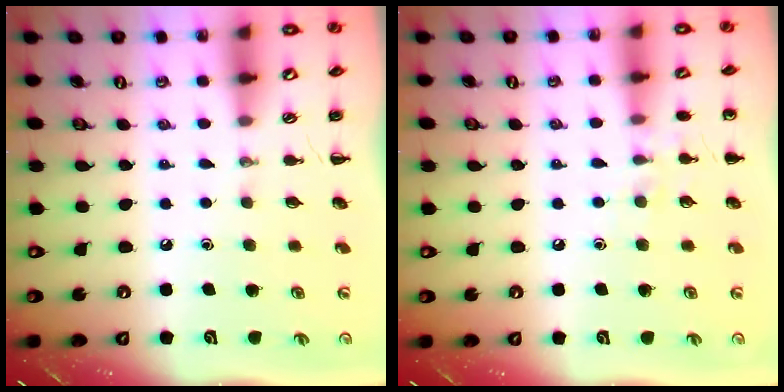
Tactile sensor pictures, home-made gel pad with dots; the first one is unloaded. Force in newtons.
{"total": 6.6, "press": 6.4, "slide": 1.6}